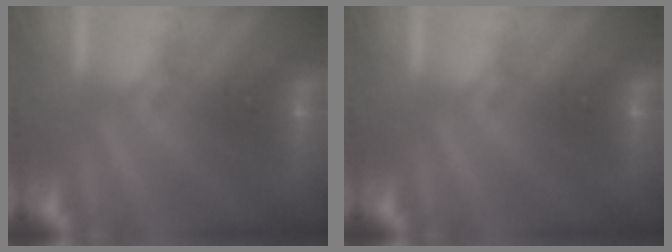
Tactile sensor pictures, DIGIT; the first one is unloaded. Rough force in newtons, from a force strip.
{"total": 0.0}